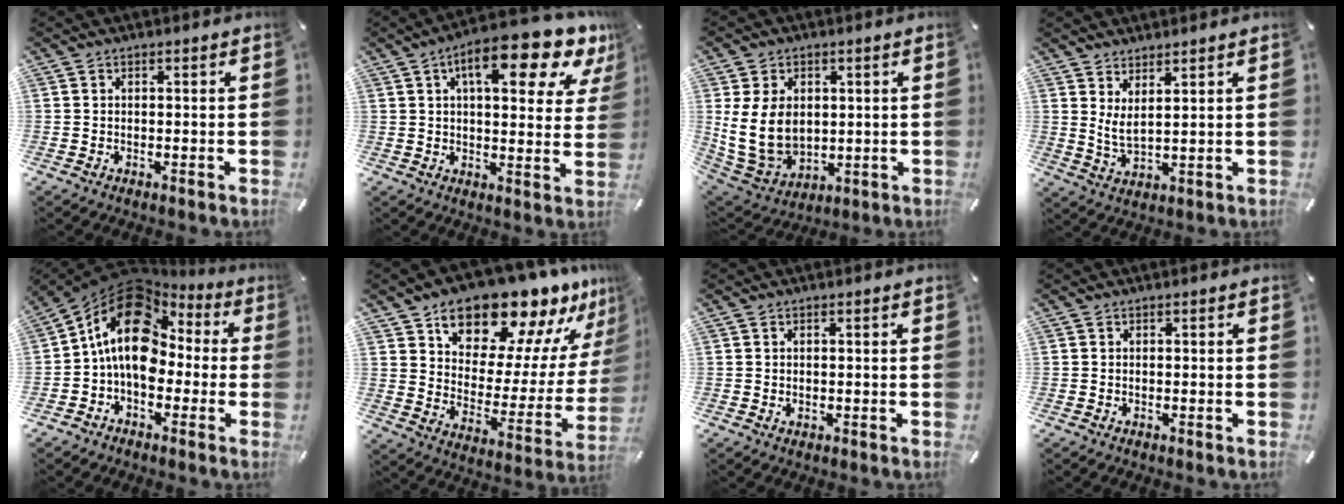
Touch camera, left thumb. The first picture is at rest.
{"total": 15.8, "force": [9.1, 5.3, 11.7], "torque": [-0.166, -0.047, 0.142]}
{"total": 12.8, "force": [1.8, 9.9, 7.9], "torque": [-0.175, -0.010, 0.033]}
{"total": 4.3, "force": [3.1, 0.7, 3.0], "torque": [-0.074, -0.018, 0.054]}
{"total": 15.3, "force": [1.5, 11.1, 10.4], "torque": [-0.199, -0.002, 0.022]}
{"total": 18.1, "force": [15.6, 7.3, 5.5], "torque": [-0.084, -0.142, 0.263]}
{"total": 0.6, "force": [0.2, 0.4, 0.5], "torque": [-0.010, 0.001, 0.003]}
{"total": 0.0}